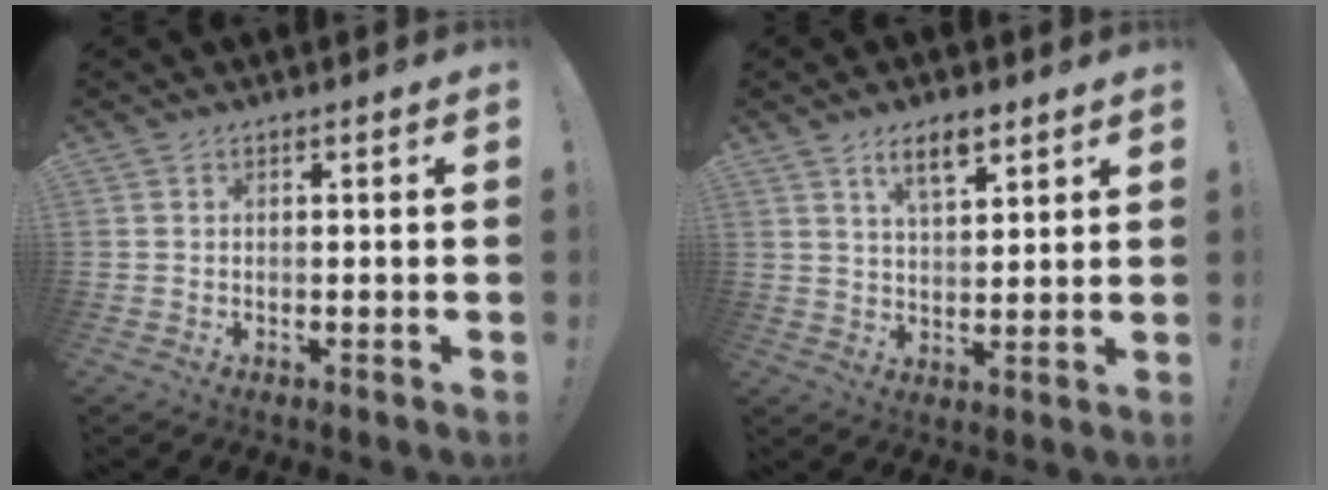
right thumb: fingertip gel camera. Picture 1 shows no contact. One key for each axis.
{"total": 7.9, "fx": 5.1, "fy": 3.3, "fz": 5.1, "tx": -0.080, "ty": -0.019, "tz": 0.090}